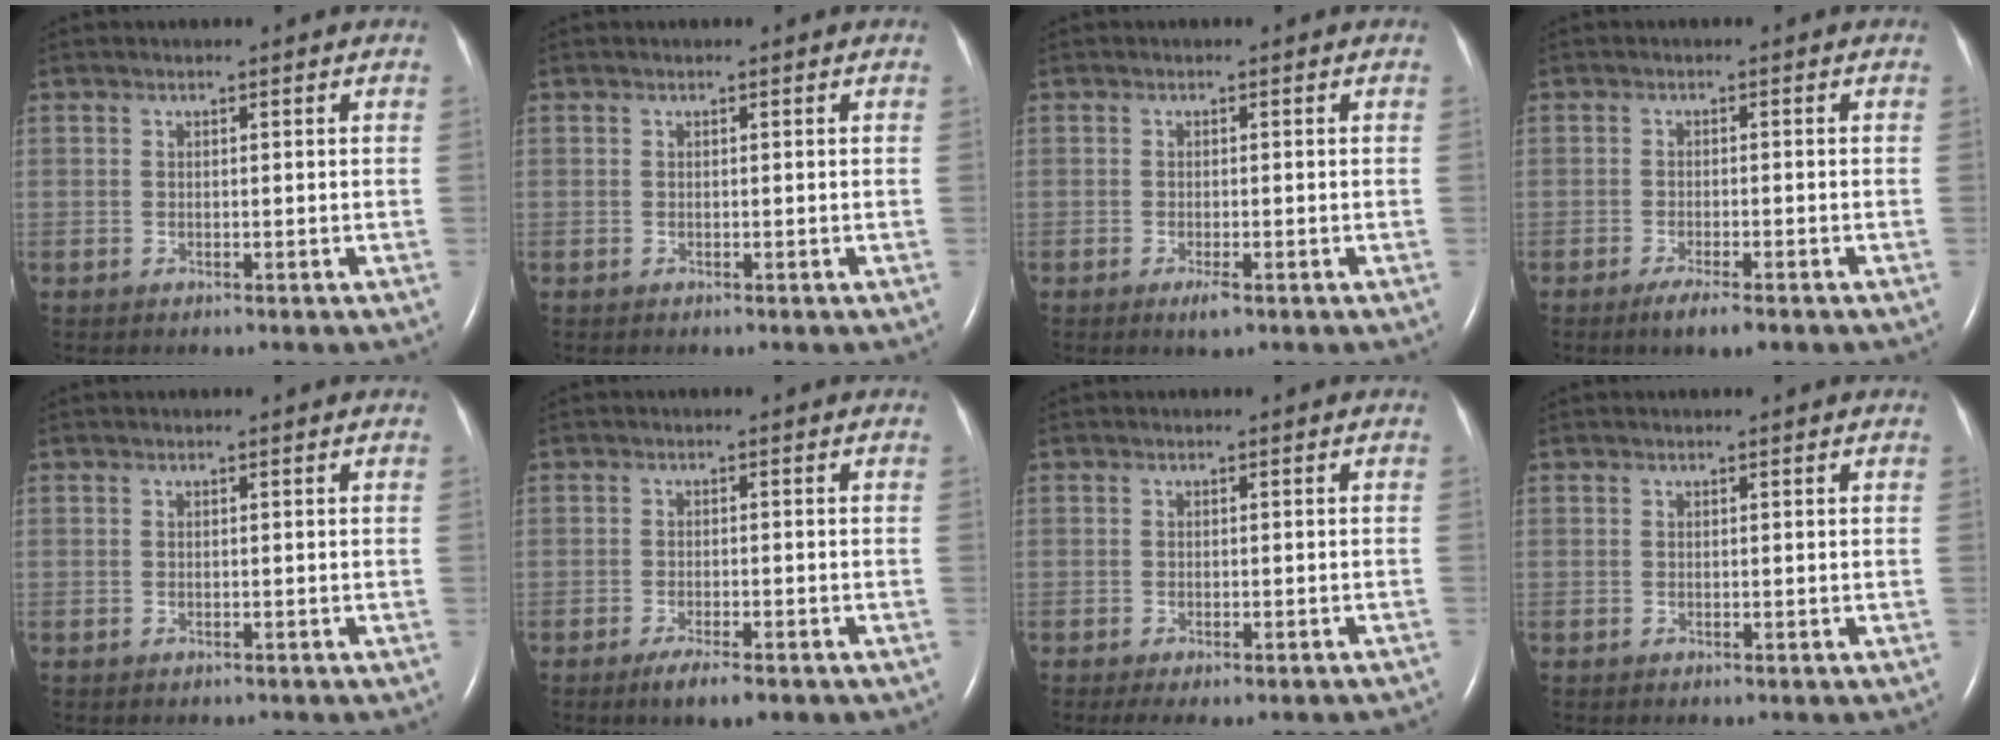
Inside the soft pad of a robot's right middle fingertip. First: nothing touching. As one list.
[{"total": 0.0}, {"total": 1.7, "force": [-1.0, 0.3, 1.4], "torque": [-0.026, -0.004, -0.015]}, {"total": 4.0, "force": [-2.7, 0.5, 2.9], "torque": [-0.052, -0.008, -0.041]}, {"total": 0.5, "force": [-0.4, 0.3, 0.1], "torque": [-0.011, 0.000, -0.007]}, {"total": 5.1, "force": [-3.5, 1.0, 3.5], "torque": [-0.056, -0.008, -0.047]}, {"total": 8.0, "force": [-6.8, 1.7, 3.8], "torque": [-0.046, -0.004, -0.082]}, {"total": 0.0}]